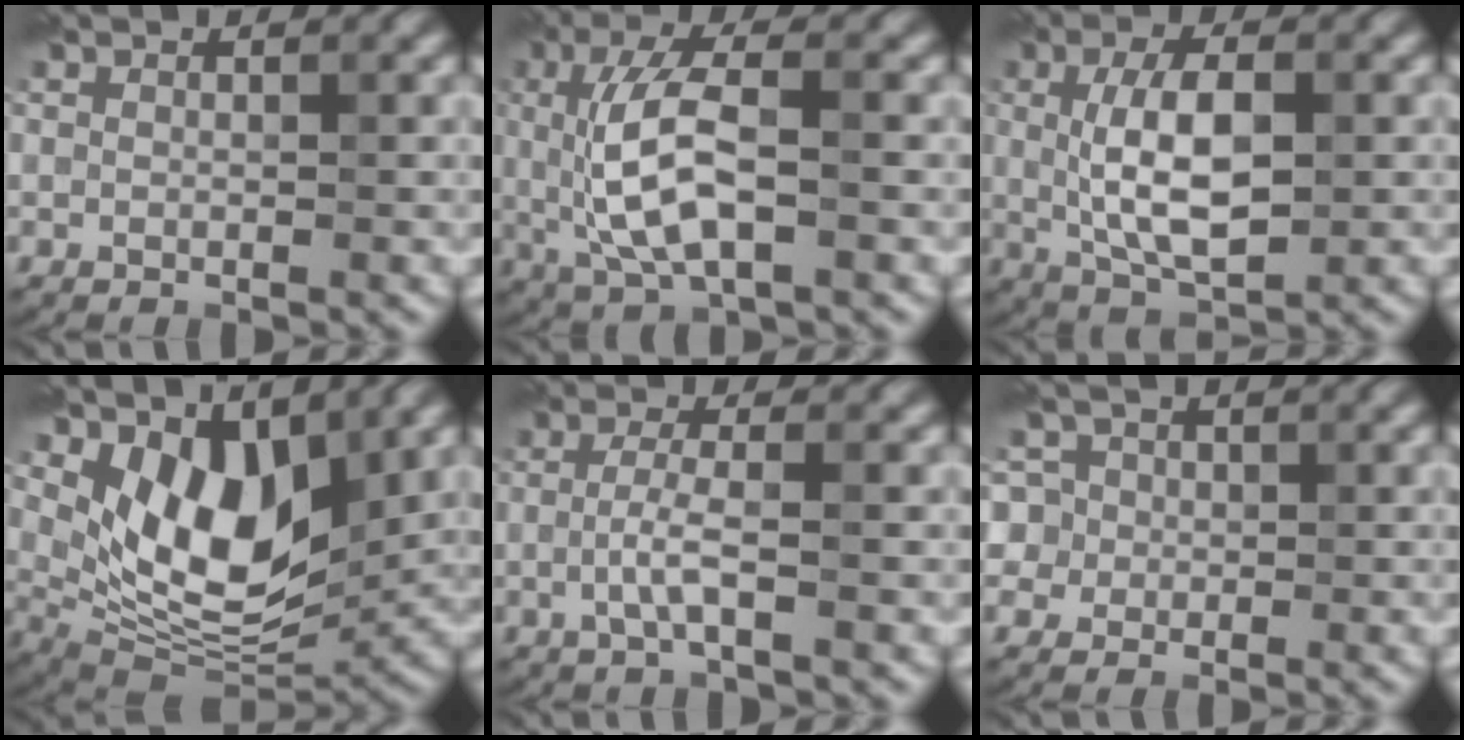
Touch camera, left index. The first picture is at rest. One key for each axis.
{"total": 7.3, "fx": 0.0, "fy": 2.8, "fz": 6.7, "tx": -0.136, "ty": 0.000, "tz": -0.002}
{"total": 6.5, "fx": 0.3, "fy": 2.7, "fz": 5.9, "tx": -0.112, "ty": 0.001, "tz": 0.004}
{"total": 8.9, "fx": 3.0, "fy": 5.0, "fz": 6.8, "tx": -0.117, "ty": -0.025, "tz": 0.051}
{"total": 2.2, "fx": -0.6, "fy": 0.2, "fz": 2.1, "tx": -0.045, "ty": 0.004, "tz": -0.017}
{"total": 5.1, "fx": 1.3, "fy": 4.8, "fz": 1.4, "tx": -0.021, "ty": 0.043, "tz": -0.006}